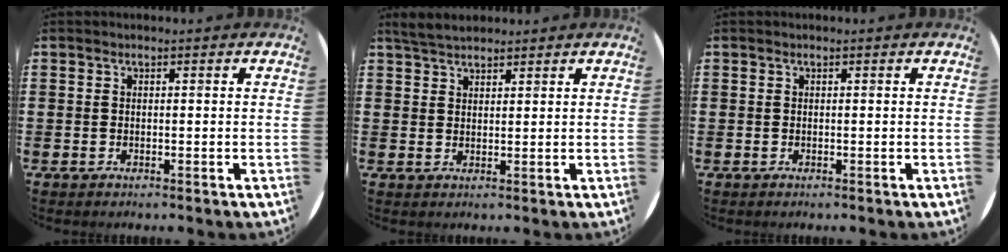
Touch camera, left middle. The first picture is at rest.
{"total": 3.4, "force": [3.1, 0.9, 1.0], "torque": [-0.025, -0.001, 0.059]}
{"total": 0.0}